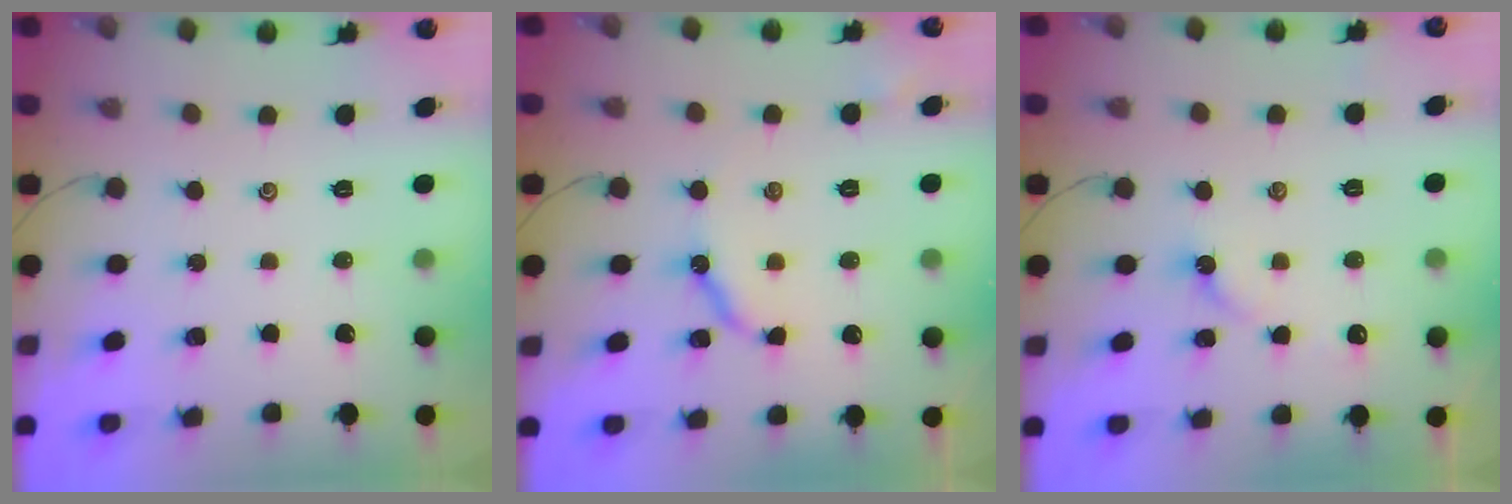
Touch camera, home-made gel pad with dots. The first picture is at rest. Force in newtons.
{"total": 7.8, "press": 7.8, "slide": 0.6}
{"total": 2.2, "press": 2.2, "slide": 0.4}